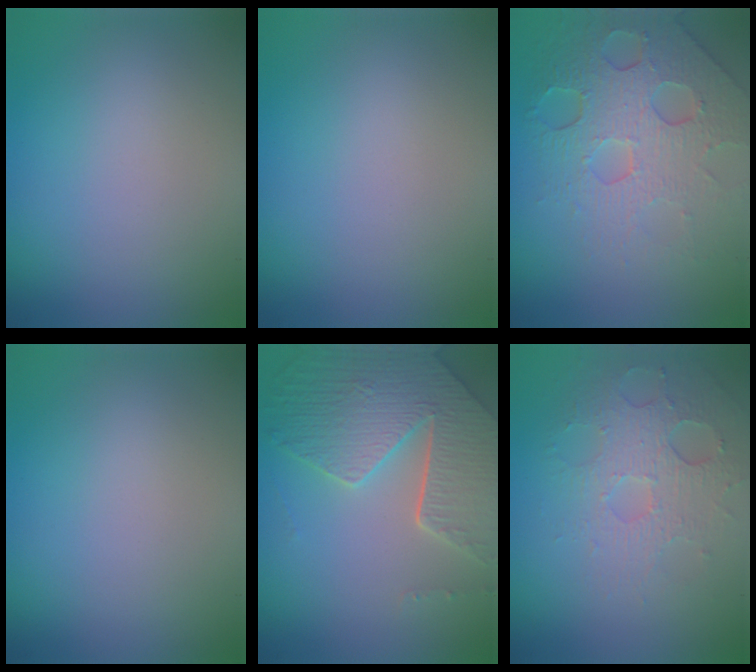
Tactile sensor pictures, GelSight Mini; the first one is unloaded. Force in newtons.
{"total": 0.0}
{"total": 7.3, "press": 5.0, "slide": 5.3}
{"total": 0.0}
{"total": 6.9, "press": 5.3, "slide": 4.4}
{"total": 3.6, "press": 3.3, "slide": 1.3}